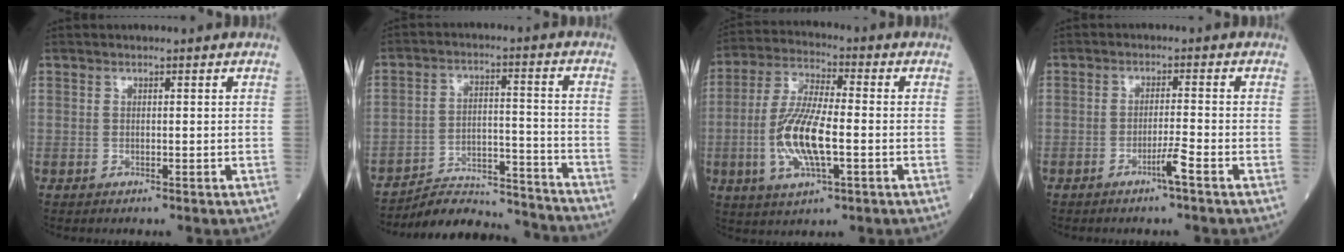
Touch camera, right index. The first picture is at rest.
{"total": 14.6, "force": [-14.4, 1.5, 1.9], "torque": [-0.020, 0.031, -0.214]}
{"total": 11.6, "force": [-2.4, 2.9, 11.0], "torque": [-0.232, -0.003, -0.043]}
{"total": 2.8, "force": [-1.9, -0.6, 2.1], "torque": [-0.039, -0.003, -0.036]}